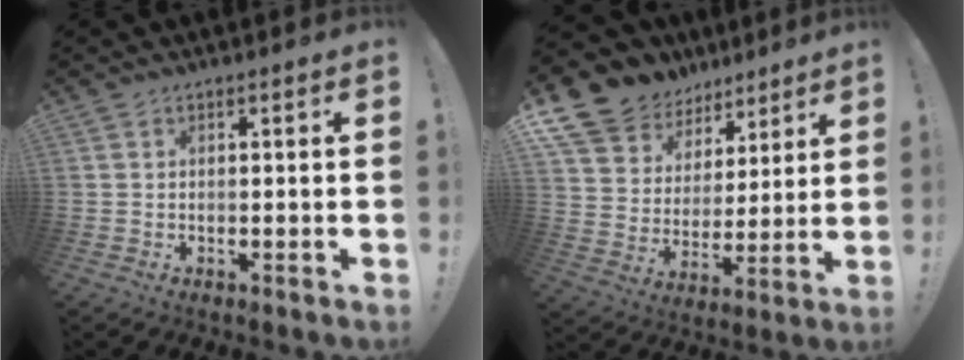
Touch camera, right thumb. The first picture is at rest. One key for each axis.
{"total": 13.1, "fx": 8.9, "fy": 9.0, "fz": 3.5, "tx": -0.069, "ty": -0.065, "tz": 0.178}